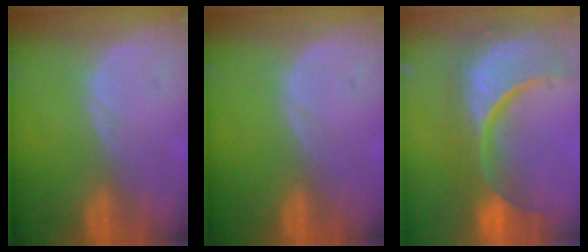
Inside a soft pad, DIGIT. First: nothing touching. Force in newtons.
{"total": 0.0}
{"total": 15.4, "press": 12.1, "slide": 9.5}